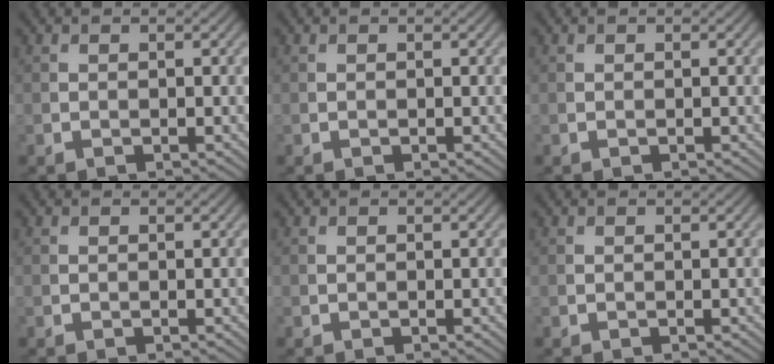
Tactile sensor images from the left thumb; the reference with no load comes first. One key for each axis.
{"total": 0.0}
{"total": 0.0}
{"total": 0.0}
{"total": 0.0}
{"total": 0.0}